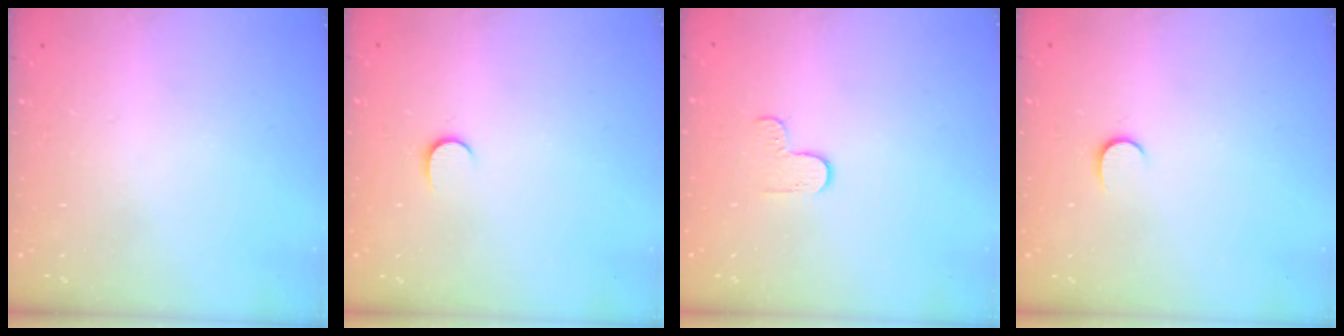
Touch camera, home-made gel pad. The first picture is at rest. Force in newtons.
{"total": 4.9, "press": 4.9, "slide": 0.6}
{"total": 3.6, "press": 3.5, "slide": 0.4}
{"total": 4.9, "press": 4.9, "slide": 0.6}